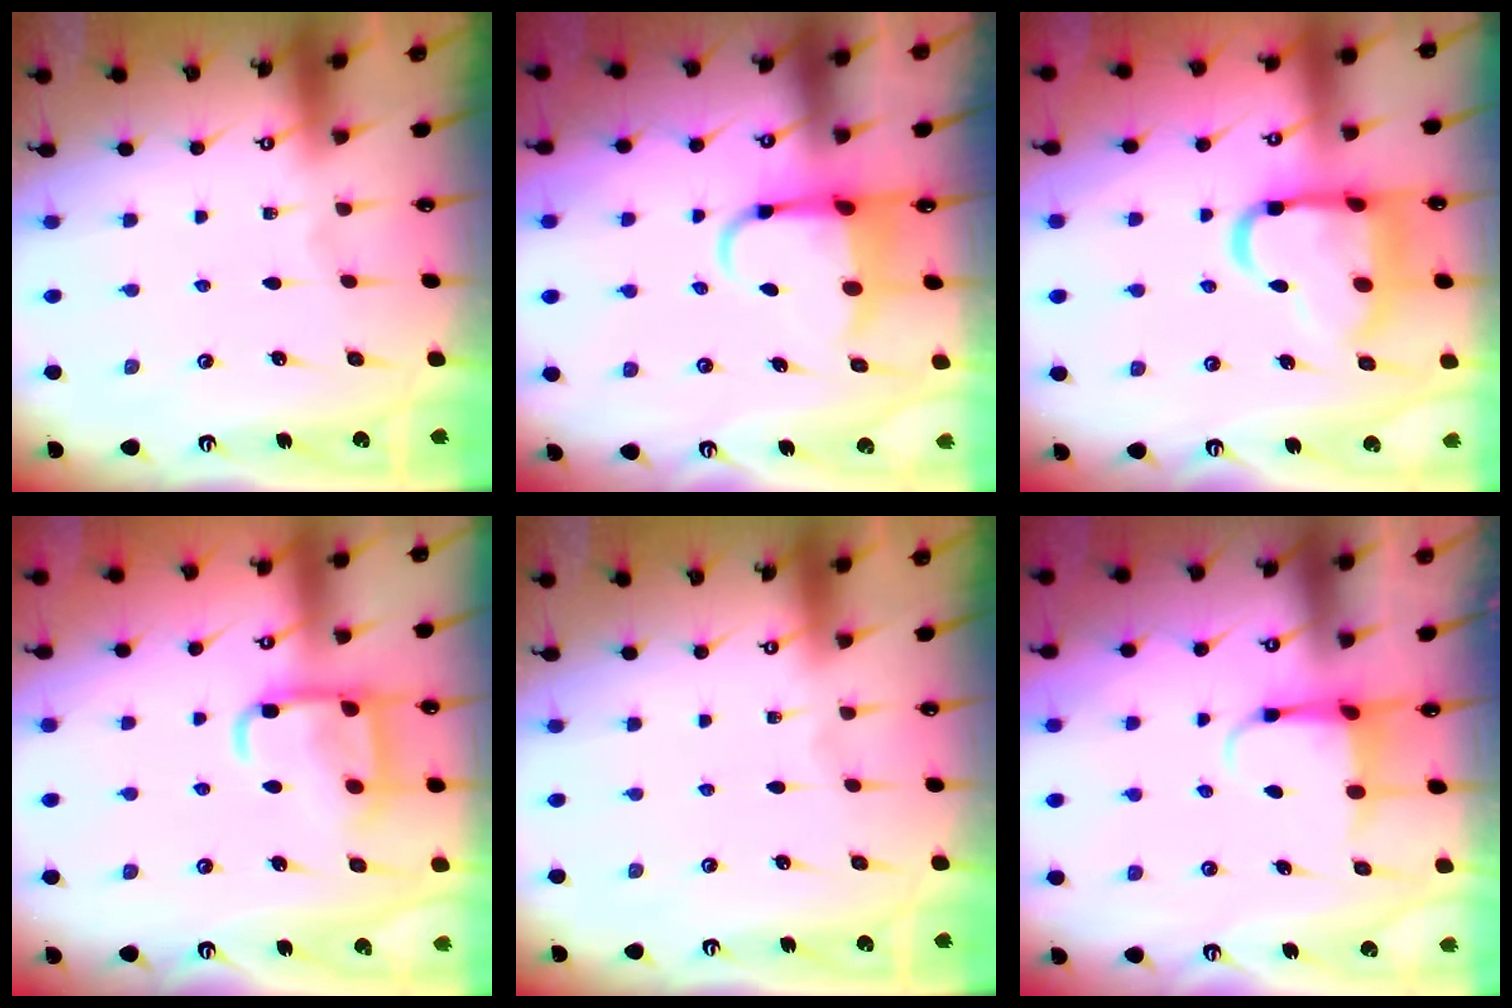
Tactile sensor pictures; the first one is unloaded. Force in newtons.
{"total": 5.7, "press": 5.6, "slide": 1.2}
{"total": 17.1, "press": 17.0, "slide": 2.0}
{"total": 14.1, "press": 14.1, "slide": 1.3}
{"total": 0.0}
{"total": 4.5, "press": 4.5, "slide": 0.5}